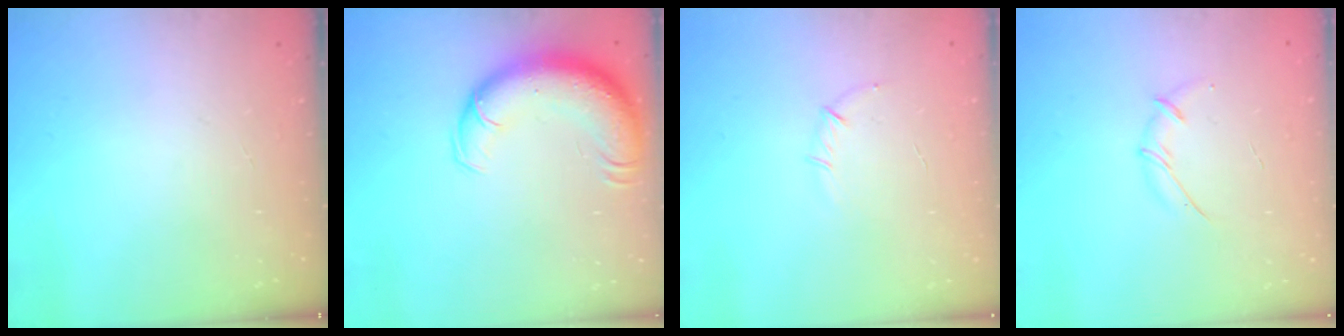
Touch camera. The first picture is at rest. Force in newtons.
{"total": 14.3, "press": 13.9, "slide": 3.3}
{"total": 4.7, "press": 4.5, "slide": 1.3}
{"total": 5.2, "press": 5.1, "slide": 0.6}